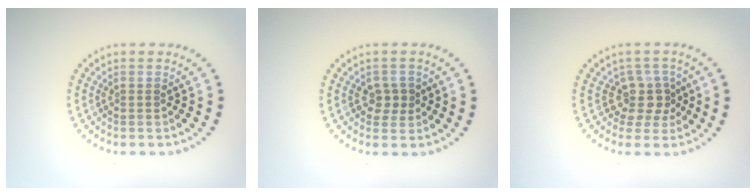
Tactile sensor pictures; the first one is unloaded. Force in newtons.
{"total": 1.9, "press": 1.8, "slide": 0.6}
{"total": 2.7, "press": 2.0, "slide": 1.8}